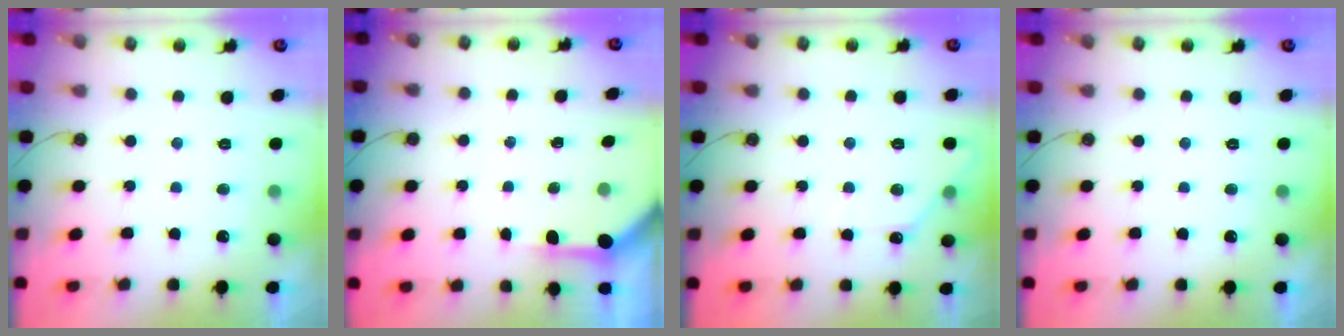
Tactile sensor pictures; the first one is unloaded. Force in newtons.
{"total": 3.5, "press": 3.5, "slide": 0.5}
{"total": 5.7, "press": 5.7, "slide": 0.8}
{"total": 0.0}